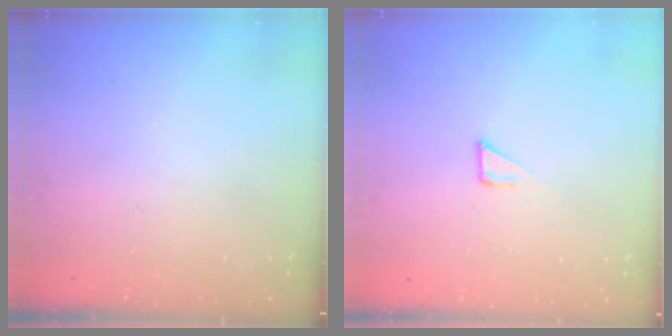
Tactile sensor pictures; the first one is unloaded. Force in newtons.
{"total": 2.1, "press": 2.1, "slide": 0.1}